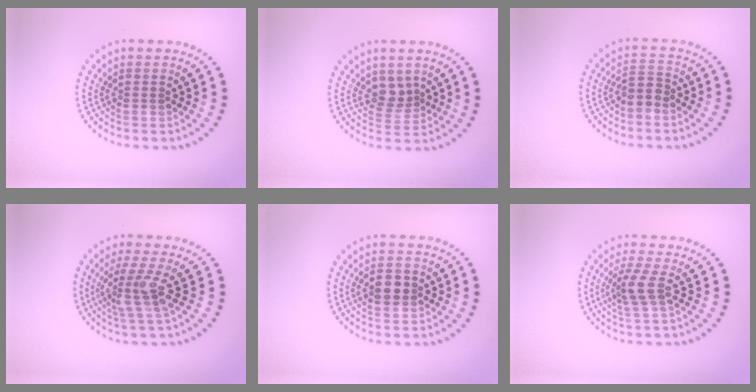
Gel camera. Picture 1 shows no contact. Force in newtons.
{"total": 2.1, "press": 1.6, "slide": 1.3}
{"total": 1.7, "press": 1.5, "slide": 0.9}
{"total": 3.2, "press": 2.5, "slide": 1.9}
{"total": 2.9, "press": 2.9, "slide": 0.1}
{"total": 2.5, "press": 1.8, "slide": 1.7}